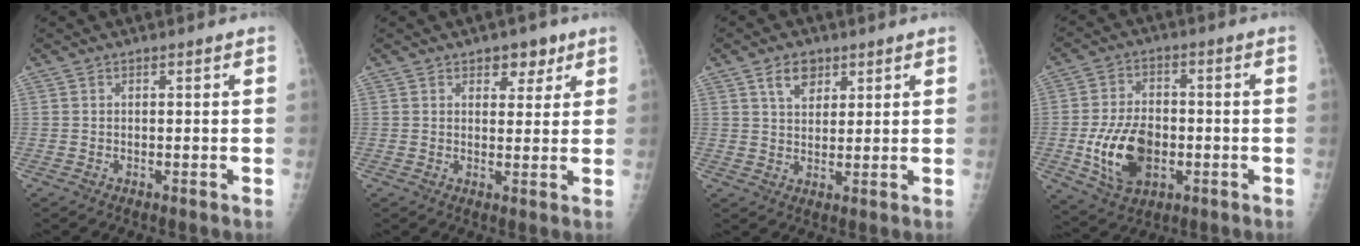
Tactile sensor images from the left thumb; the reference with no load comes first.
{"total": 4.6, "force": [2.7, 2.9, 2.3], "torque": [0.001, -0.012, 0.036]}
{"total": 5.2, "force": [2.9, 3.3, 2.7], "torque": [-0.029, -0.016, 0.052]}
{"total": 13.0, "force": [-2.9, 8.4, 9.5], "torque": [-0.151, 0.008, -0.041]}